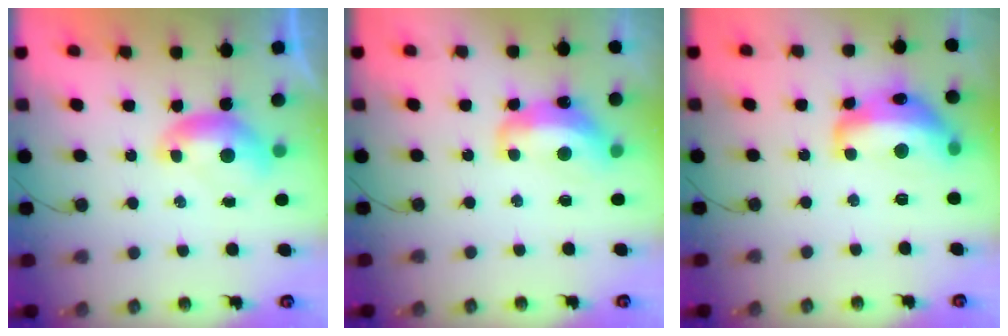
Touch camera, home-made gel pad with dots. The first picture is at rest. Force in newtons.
{"total": 5.9, "press": 5.8, "slide": 1.3}
{"total": 9.9, "press": 9.8, "slide": 0.8}